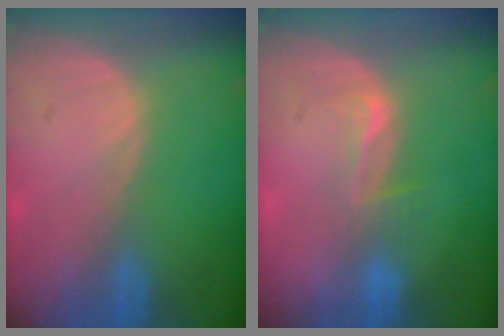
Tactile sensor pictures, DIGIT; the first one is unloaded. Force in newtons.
{"total": 3.0, "press": 2.7, "slide": 1.5}